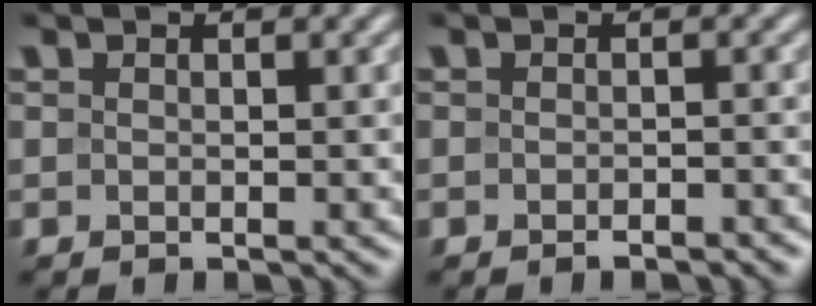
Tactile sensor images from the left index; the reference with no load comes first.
{"total": 1.4, "force": [-1.1, 0.3, 0.8], "torque": [-0.009, 0.000, -0.014]}